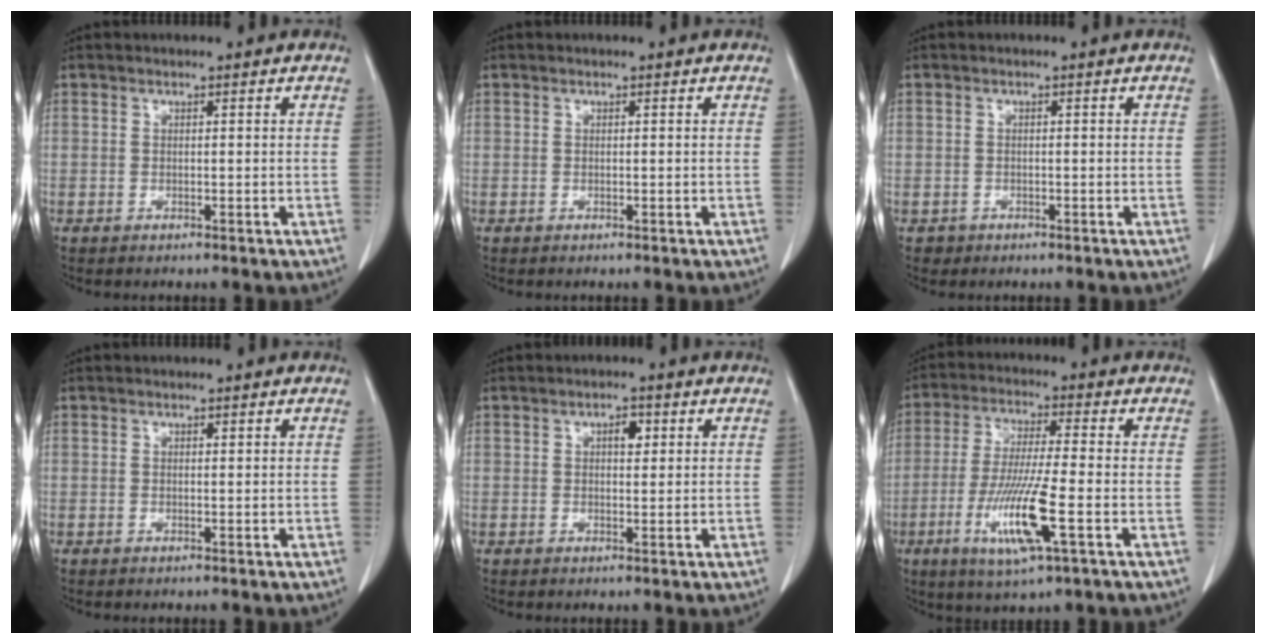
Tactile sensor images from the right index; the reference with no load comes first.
{"total": 0.0}
{"total": 1.2, "force": [-0.7, 1.1, -0.1], "torque": [-0.004, 0.004, -0.011]}
{"total": 0.0}
{"total": 2.2, "force": [0.7, 1.0, 1.8], "torque": [-0.028, 0.001, 0.010]}
{"total": 11.7, "force": [-3.9, 0.4, 11.0], "torque": [-0.220, -0.021, -0.073]}